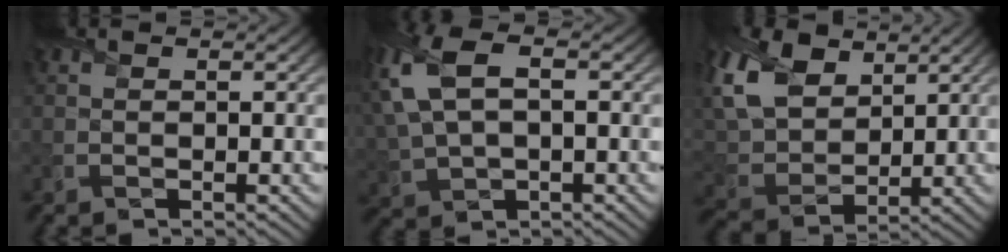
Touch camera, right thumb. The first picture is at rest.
{"total": 11.3, "force": [2.8, 6.4, 8.9], "torque": [-0.245, 0.010, 0.058]}
{"total": 12.1, "force": [6.2, 7.7, 7.0], "torque": [-0.205, 0.026, 0.114]}